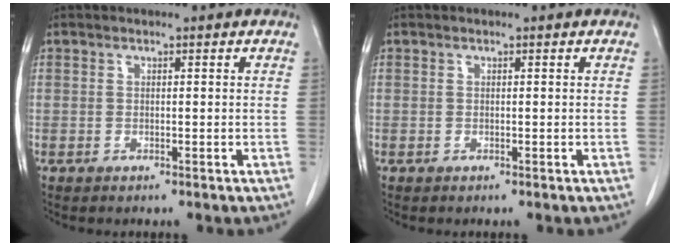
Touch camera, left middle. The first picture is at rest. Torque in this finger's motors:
{"motor_torque": [-0.05, 0.05, 0.00, 0.00]}